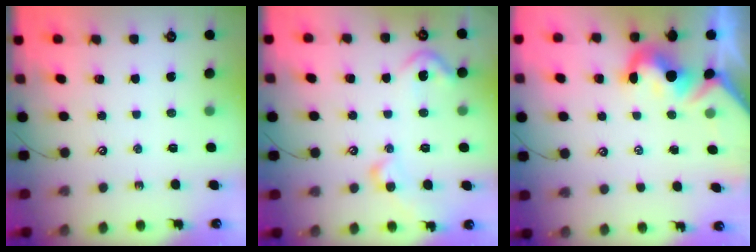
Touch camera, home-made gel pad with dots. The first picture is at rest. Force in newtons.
{"total": 8.0, "press": 7.9, "slide": 1.3}
{"total": 5.3, "press": 5.2, "slide": 0.8}